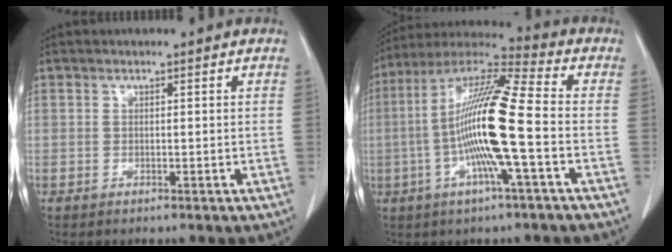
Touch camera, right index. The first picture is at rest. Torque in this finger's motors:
{"motor_torque": [2.14, 0.00, 1.05, 0.21]}